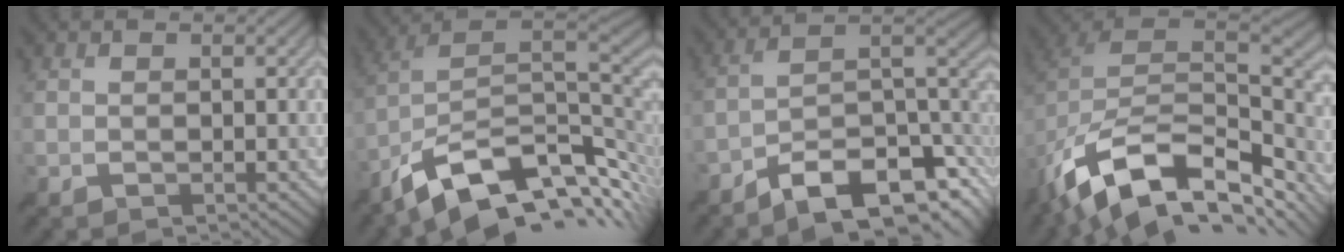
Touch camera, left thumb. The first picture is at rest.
{"total": 14.0, "force": [-5.6, 7.1, 10.7], "torque": [-0.224, -0.004, -0.095]}
{"total": 12.4, "force": [-7.8, 4.3, 8.7], "torque": [-0.142, 0.004, -0.140]}
{"total": 15.5, "force": [-7.5, 9.3, 9.8], "torque": [-0.222, -0.030, -0.120]}